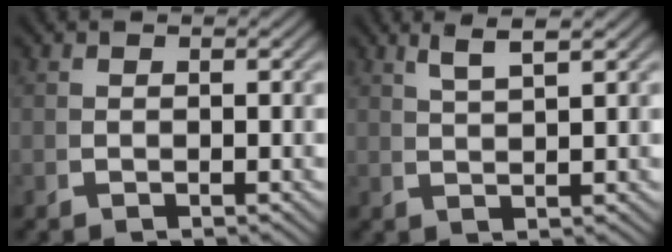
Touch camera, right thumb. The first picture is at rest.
{"total": 3.6, "force": [3.0, 0.0, 2.1], "torque": [-0.023, 0.016, 0.056]}